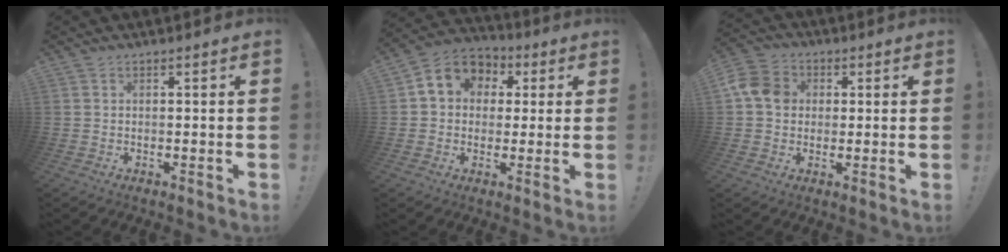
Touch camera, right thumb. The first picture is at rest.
{"total": 9.8, "force": [2.4, 8.3, 4.6], "torque": [-0.060, -0.004, 0.049]}
{"total": 9.7, "force": [1.4, 8.0, 5.3], "torque": [-0.096, 0.013, 0.028]}